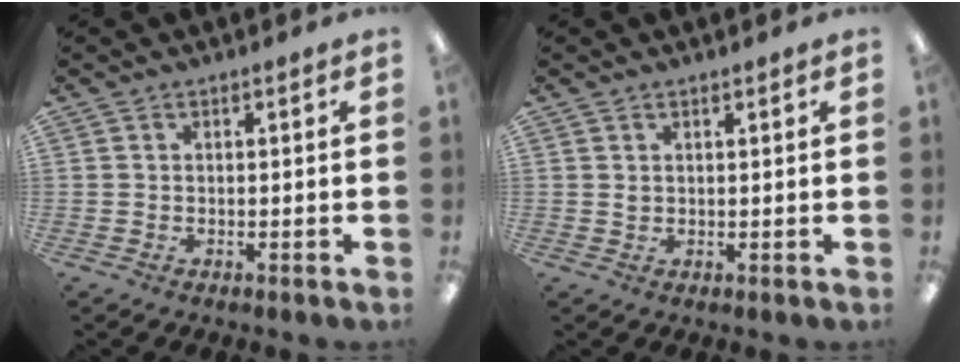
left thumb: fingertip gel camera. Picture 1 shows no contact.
{"total": 0.8, "force": [0.5, 0.5, 0.3], "torque": [-0.007, 0.001, 0.010]}